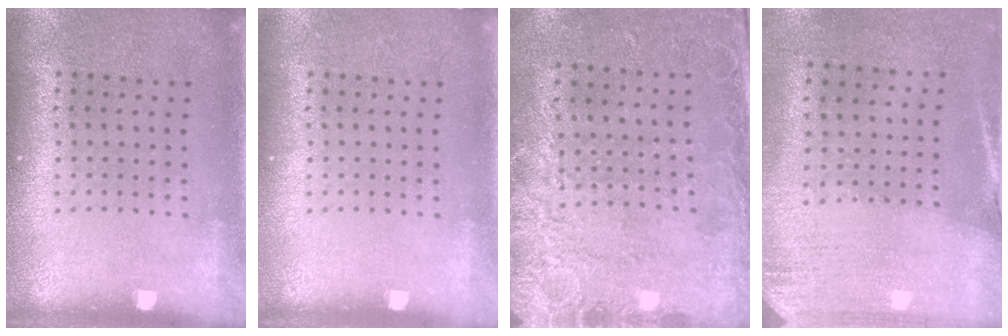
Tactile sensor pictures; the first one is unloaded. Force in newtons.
{"total": 0.0}
{"total": 2.6, "press": 2.0, "slide": 1.7}
{"total": 2.6, "press": 2.3, "slide": 1.3}